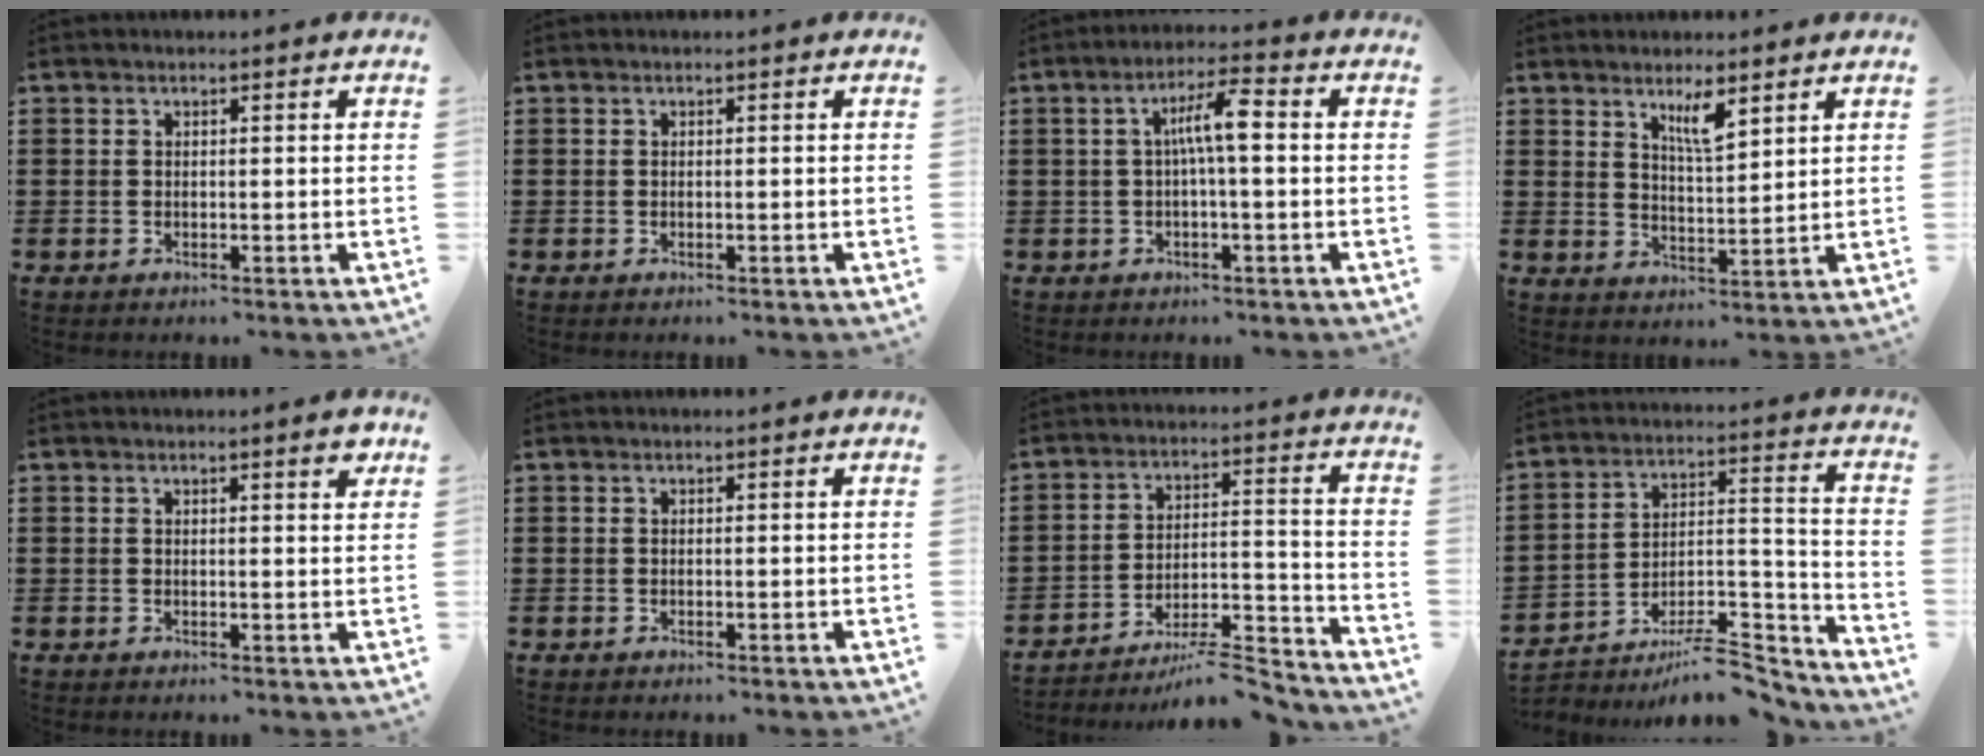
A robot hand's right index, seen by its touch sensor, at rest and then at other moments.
{"total": 0.0}
{"total": 5.8, "force": [0.1, 1.1, 5.7], "torque": [-0.108, 0.011, -0.004]}
{"total": 4.8, "force": [3.1, 1.1, 3.5], "torque": [-0.060, -0.002, 0.051]}
{"total": 2.3, "force": [1.4, 0.3, 1.7], "torque": [-0.019, -0.003, 0.021]}
{"total": 0.0}
{"total": 7.7, "force": [-6.9, 1.2, 3.2], "torque": [-0.041, 0.017, -0.132]}
{"total": 9.0, "force": [-7.3, 2.9, 4.4], "torque": [-0.056, 0.030, -0.135]}